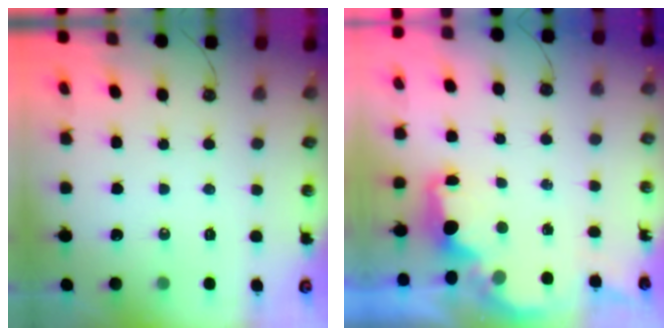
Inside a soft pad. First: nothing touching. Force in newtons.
{"total": 2.0, "press": 1.8, "slide": 0.7}